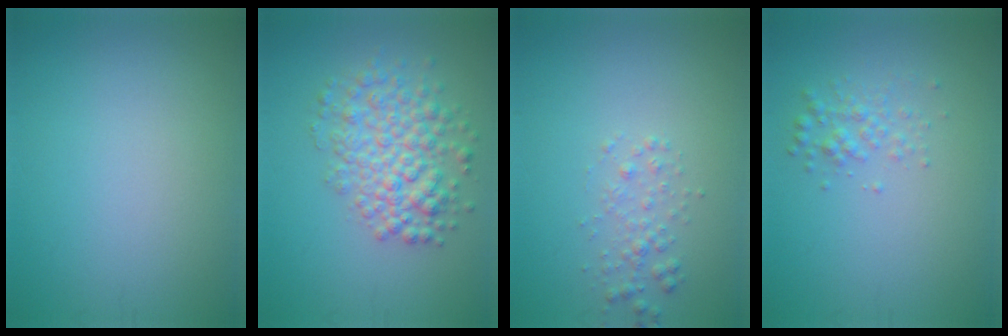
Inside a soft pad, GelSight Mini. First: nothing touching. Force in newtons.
{"total": 5.2, "press": 5.2, "slide": 0.2}
{"total": 1.6, "press": 1.6, "slide": 0.0}
{"total": 1.7, "press": 1.7, "slide": 0.1}